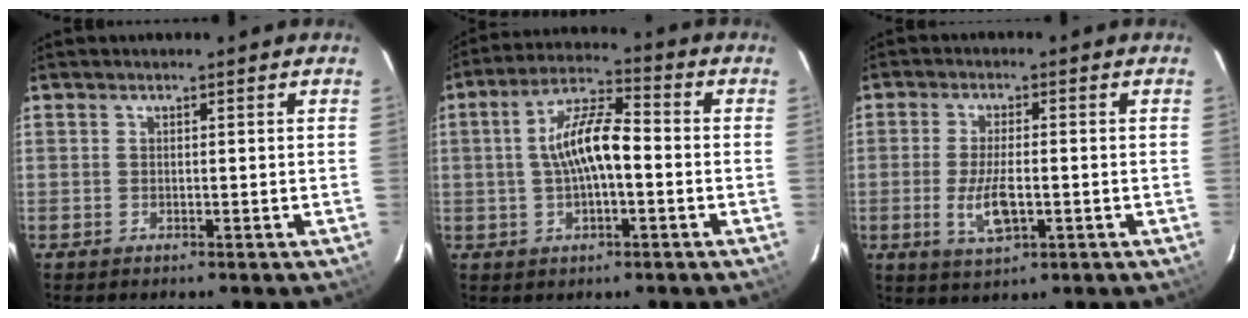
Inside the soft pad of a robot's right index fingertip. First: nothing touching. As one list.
[{"total": 9.8, "force": [-0.7, 3.4, 9.2], "torque": [-0.176, 0.019, -0.011]}, {"total": 7.0, "force": [-1.7, 2.5, 6.3], "torque": [-0.129, -0.010, -0.029]}]